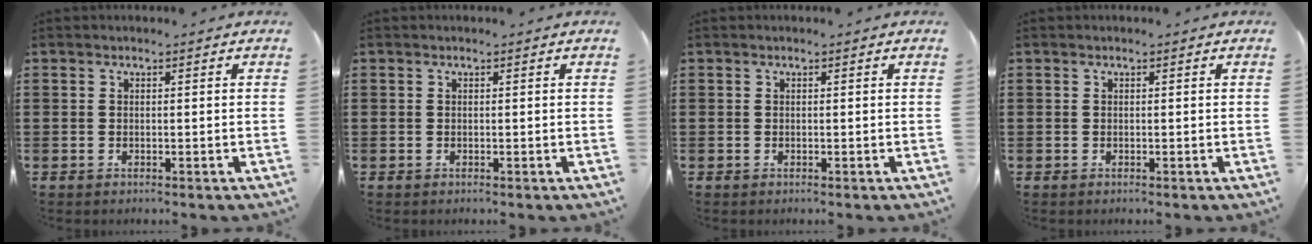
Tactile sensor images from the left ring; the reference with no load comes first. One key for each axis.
{"total": 0.0}
{"total": 0.0}
{"total": 0.0}